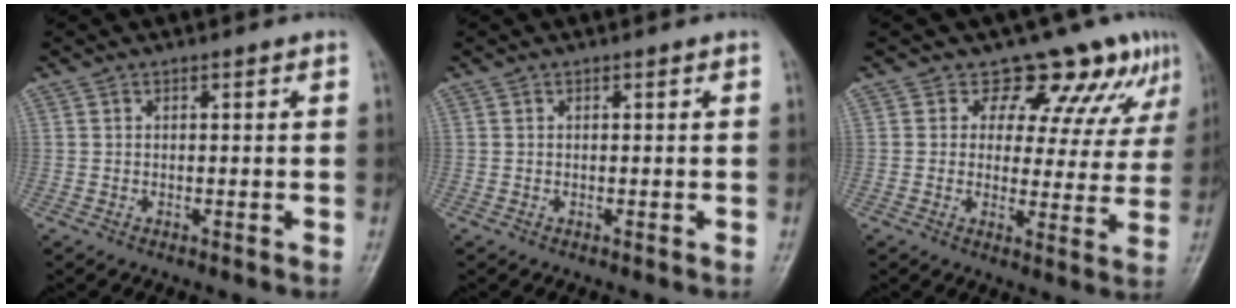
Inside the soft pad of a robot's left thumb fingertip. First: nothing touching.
{"total": 0.0}
{"total": 10.6, "force": [7.8, 5.7, 4.4], "torque": [-0.018, -0.044, 0.084]}